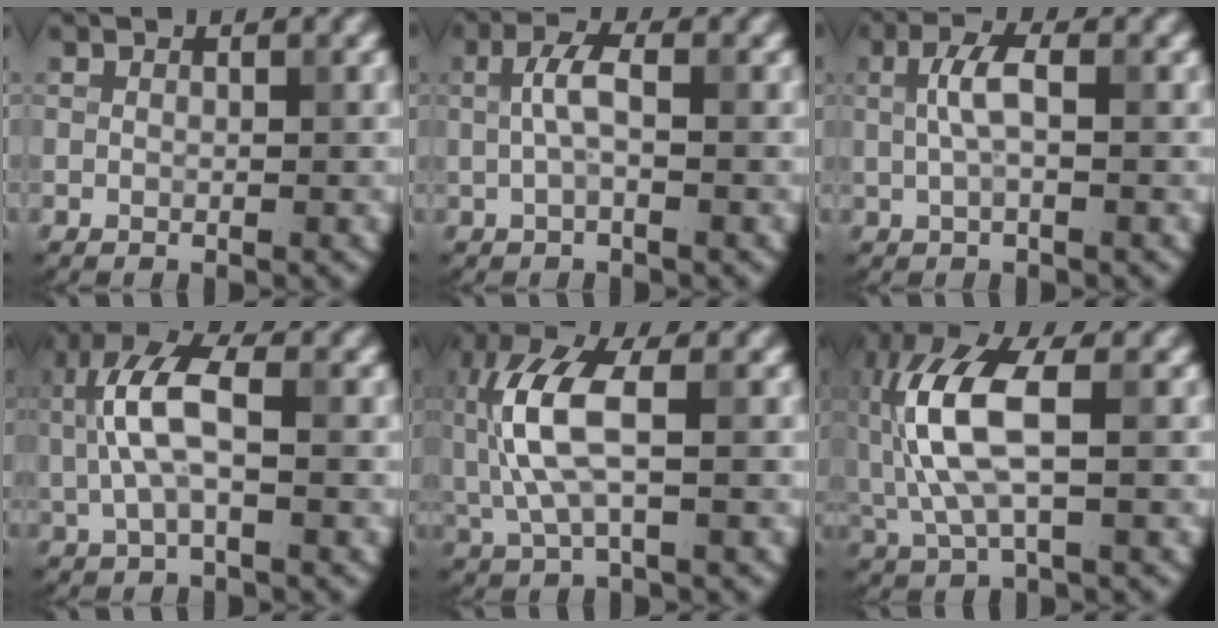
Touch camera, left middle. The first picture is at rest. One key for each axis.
{"total": 2.4, "fx": 0.2, "fy": 0.8, "fz": 2.3, "tx": -0.050, "ty": 0.007, "tz": 0.000}
{"total": 2.7, "fx": 0.3, "fy": 0.8, "fz": 2.5, "tx": -0.053, "ty": 0.007, "tz": 0.004}
{"total": 5.5, "fx": 0.7, "fy": 2.1, "fz": 5.0, "tx": -0.113, "ty": 0.010, "tz": 0.008}
{"total": 6.5, "fx": 0.4, "fy": 2.4, "fz": 6.1, "tx": -0.149, "ty": 0.009, "tz": 0.004}
{"total": 8.2, "fx": 0.5, "fy": 3.1, "fz": 7.6, "tx": -0.180, "ty": 0.016, "tz": 0.004}